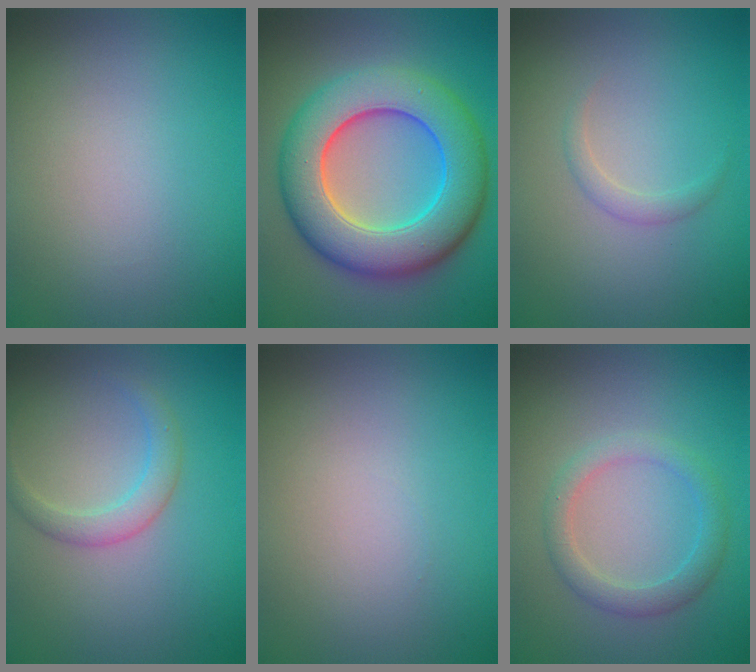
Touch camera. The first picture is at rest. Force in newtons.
{"total": 11.1, "press": 11.1, "slide": 0.5}
{"total": 1.1, "press": 1.1, "slide": 0.1}
{"total": 2.3, "press": 2.3, "slide": 0.0}
{"total": 0.0}
{"total": 2.6, "press": 2.6, "slide": 0.1}